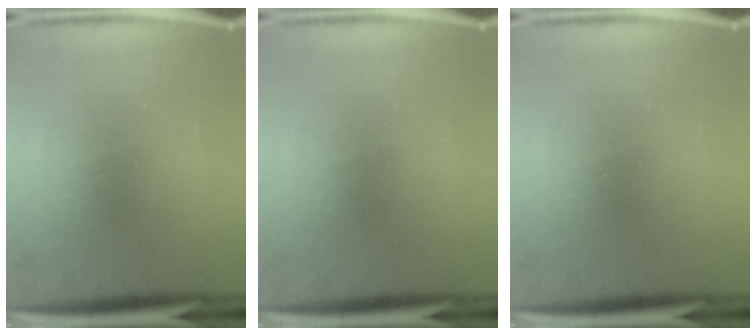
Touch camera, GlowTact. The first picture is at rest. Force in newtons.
{"total": 0.0}
{"total": 0.0}